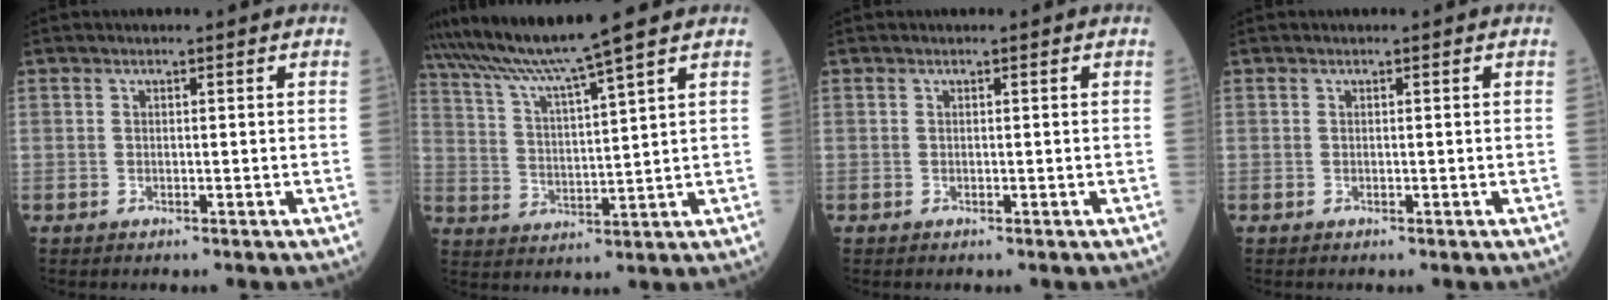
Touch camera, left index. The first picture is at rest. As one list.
[{"total": 10.1, "force": [8.5, -2.2, 5.0], "torque": [-0.094, 0.007, 0.157]}, {"total": 0.0}, {"total": 0.0}]